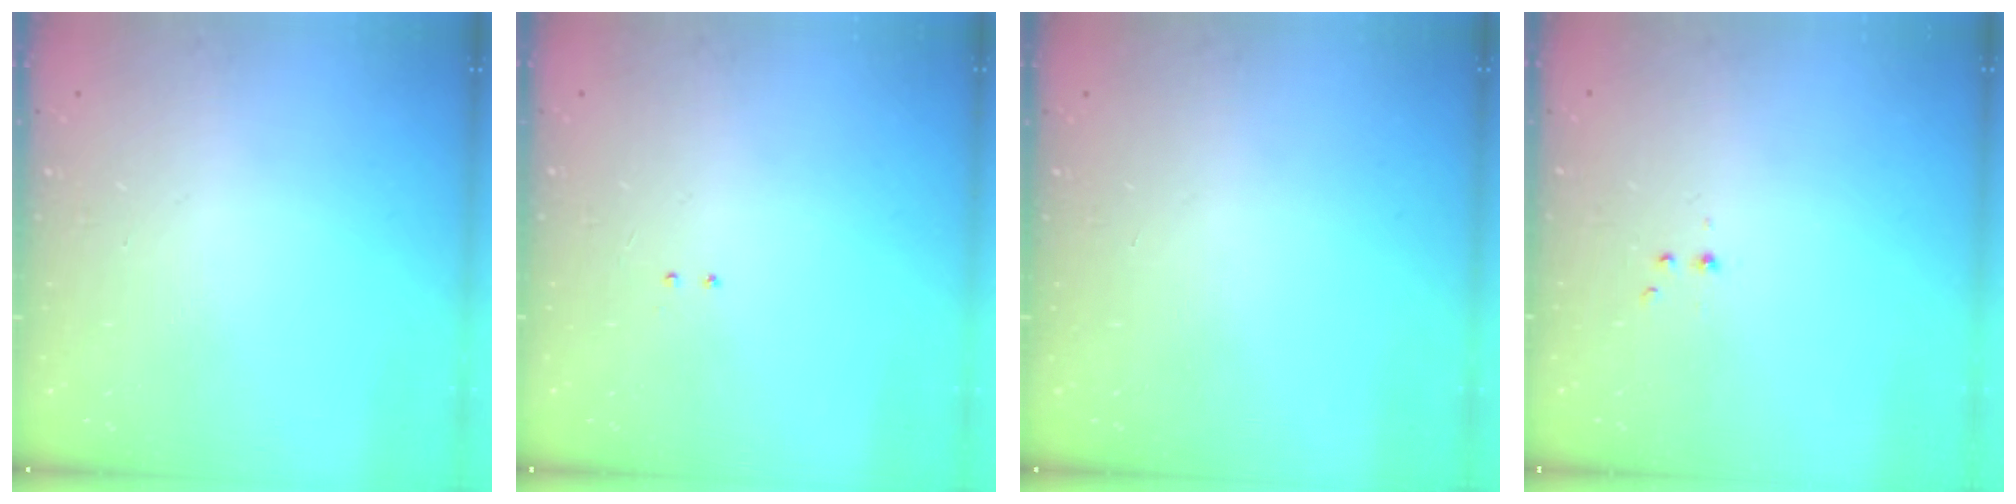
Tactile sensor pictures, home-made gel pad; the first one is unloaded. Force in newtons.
{"total": 2.0, "press": 2.0, "slide": 0.4}
{"total": 0.0}
{"total": 2.2, "press": 1.9, "slide": 1.2}